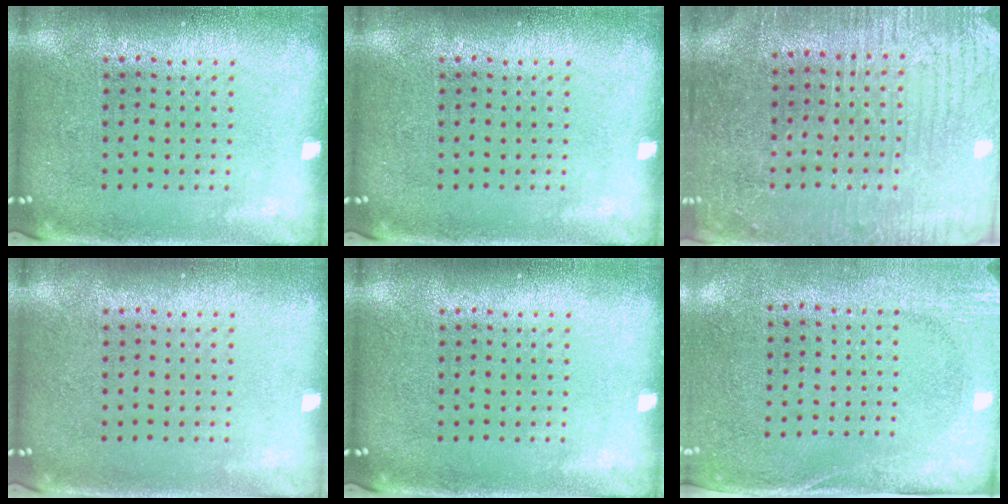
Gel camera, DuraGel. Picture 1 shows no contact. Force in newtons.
{"total": 0.0}
{"total": 3.2, "press": 3.1, "slide": 0.7}
{"total": 0.0}
{"total": 0.0}
{"total": 2.7, "press": 2.2, "slide": 1.7}